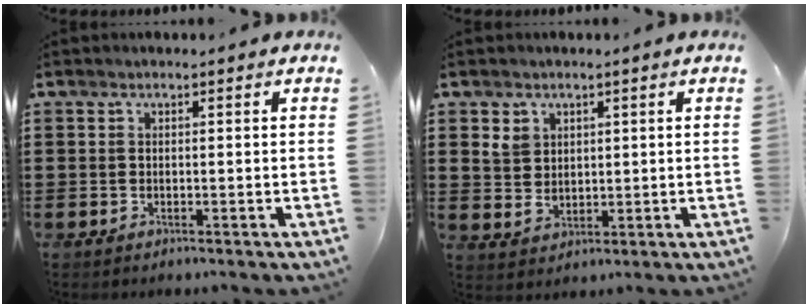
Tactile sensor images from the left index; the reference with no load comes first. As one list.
[{"total": 3.5, "force": [1.7, 2.7, 1.2], "torque": [-0.026, 0.007, 0.030]}]